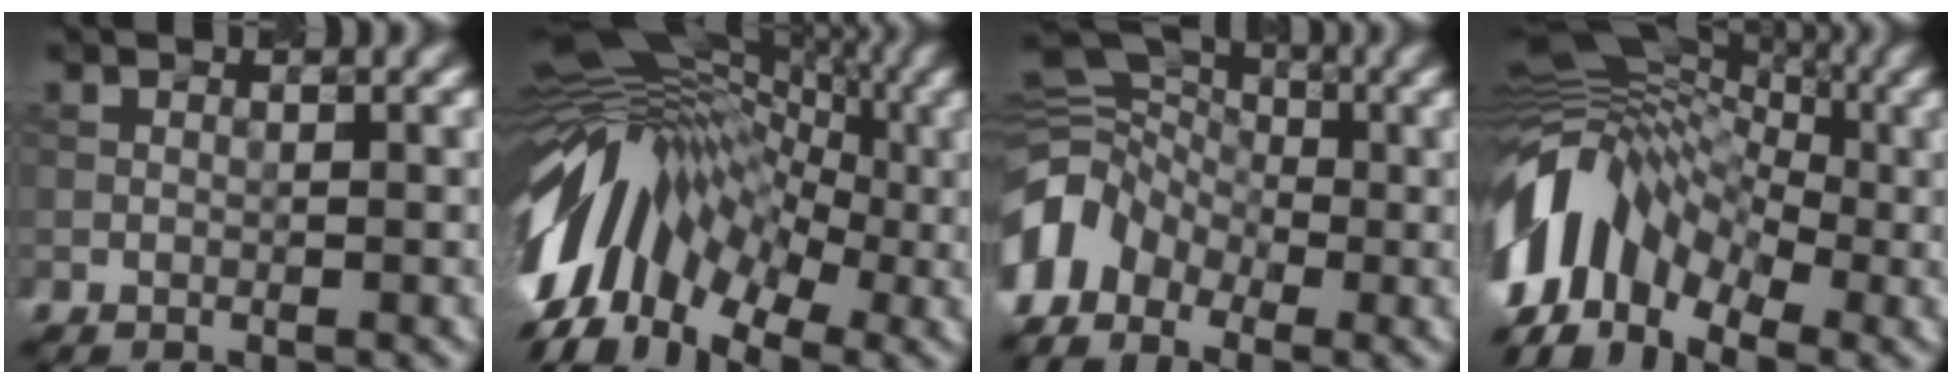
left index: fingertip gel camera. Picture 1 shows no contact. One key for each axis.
{"total": 13.3, "fx": -2.0, "fy": 8.6, "fz": 9.9, "tx": -0.184, "ty": 0.027, "tz": -0.050}
{"total": 5.8, "fx": -2.2, "fy": 4.4, "fz": 2.9, "tx": -0.045, "ty": 0.009, "tz": -0.062}
{"total": 12.0, "fx": -3.2, "fy": 7.8, "fz": 8.5, "tx": -0.158, "ty": 0.017, "tz": -0.081}